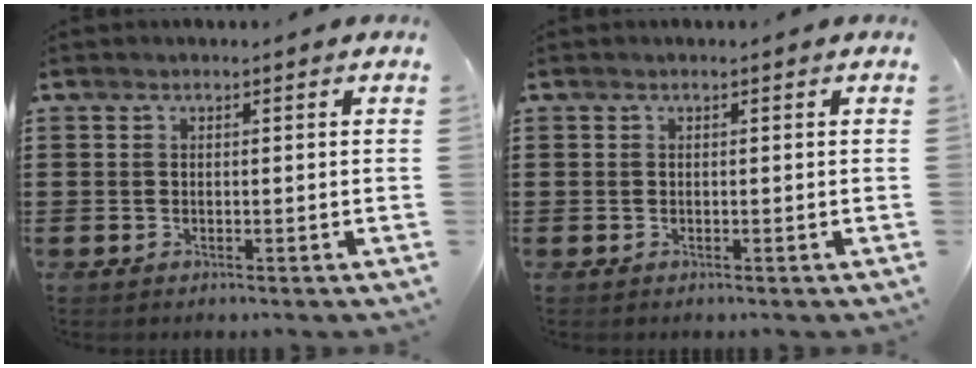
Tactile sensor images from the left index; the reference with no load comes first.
{"total": 0.0}